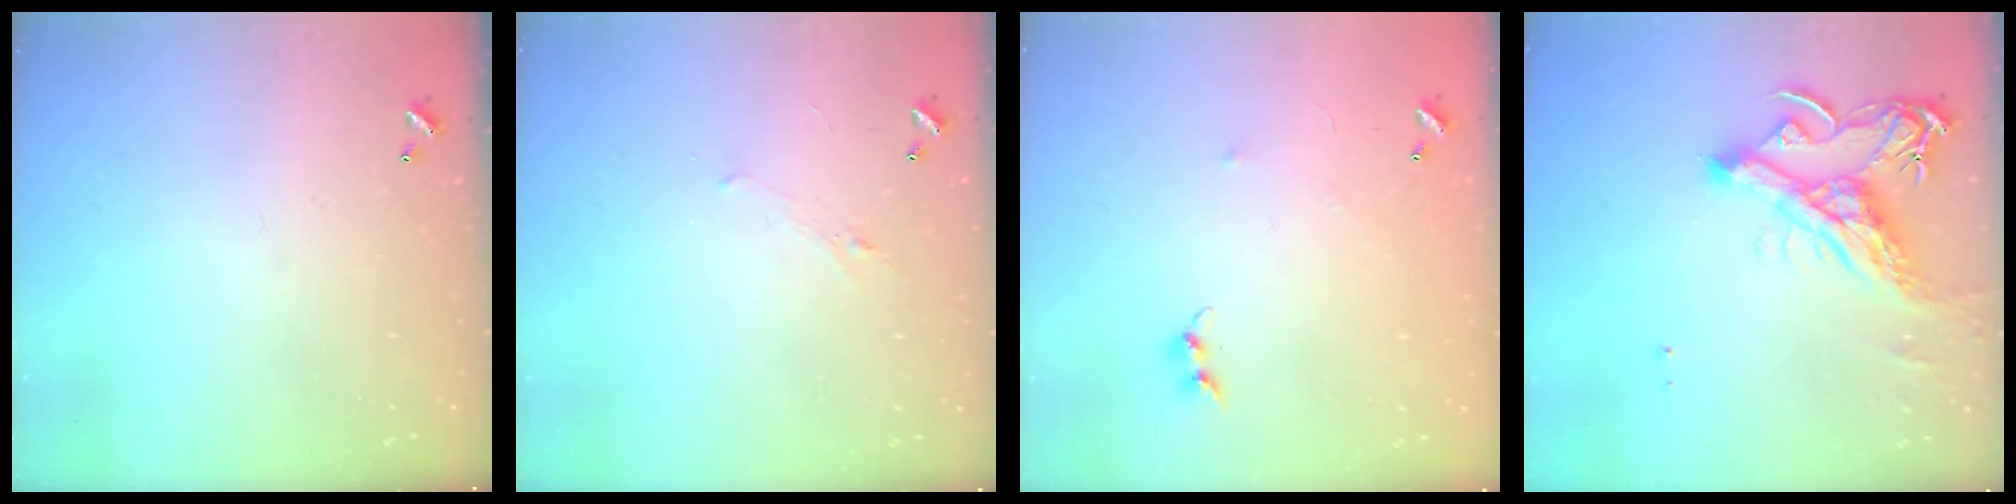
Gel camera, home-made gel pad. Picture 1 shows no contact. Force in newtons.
{"total": 0.7, "press": 0.2, "slide": 0.7}
{"total": 5.1, "press": 5.0, "slide": 0.7}
{"total": 11.1, "press": 10.9, "slide": 1.8}